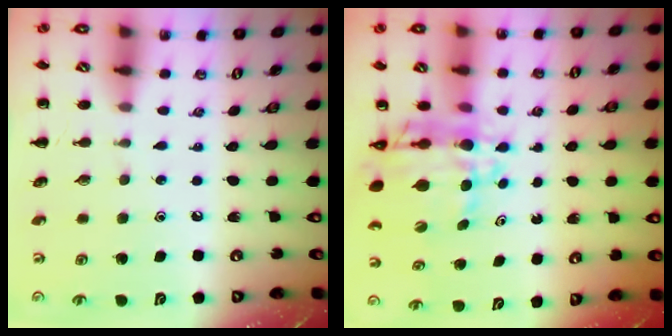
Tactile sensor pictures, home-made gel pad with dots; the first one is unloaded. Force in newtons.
{"total": 8.8, "press": 7.9, "slide": 3.9}